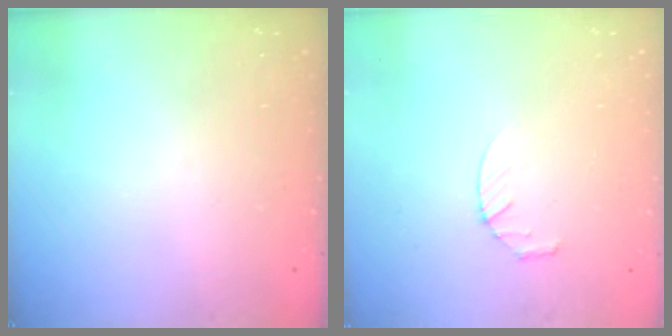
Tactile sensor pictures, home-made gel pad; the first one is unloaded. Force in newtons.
{"total": 2.8, "press": 2.8, "slide": 0.4}